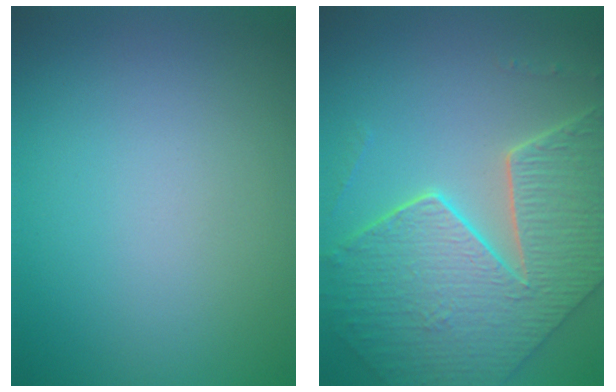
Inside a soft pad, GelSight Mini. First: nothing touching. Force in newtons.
{"total": 9.1, "press": 6.5, "slide": 6.3}